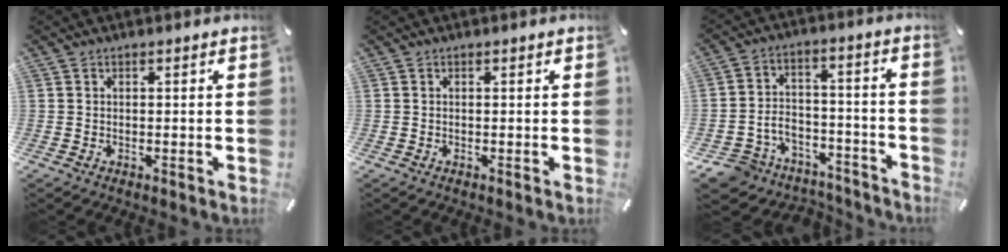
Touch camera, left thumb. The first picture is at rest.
{"total": 0.0}
{"total": 7.4, "force": [-3.8, 6.3, 1.0], "torque": [-0.021, 0.022, -0.065]}